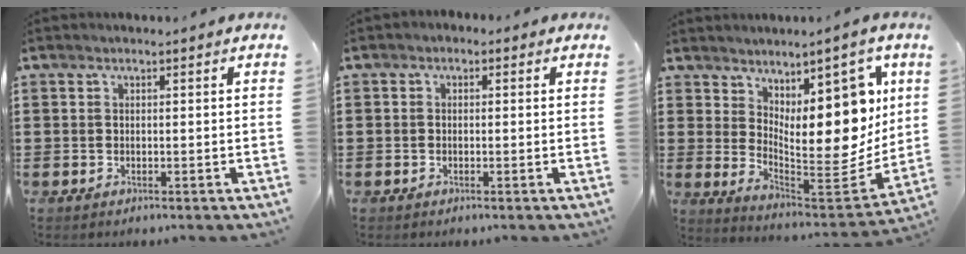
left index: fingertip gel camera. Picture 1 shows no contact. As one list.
[{"total": 1.3, "force": [-0.4, 1.2, 0.4], "torque": [-0.011, 0.005, -0.010]}, {"total": 12.7, "force": [5.2, 5.6, 10.1], "torque": [-0.144, -0.049, 0.093]}]